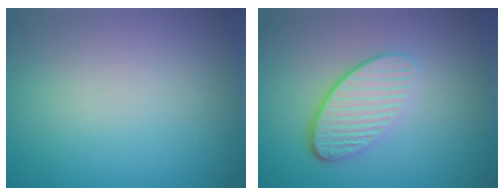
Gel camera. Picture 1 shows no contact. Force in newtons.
{"total": 4.5, "press": 3.2, "slide": 3.1}